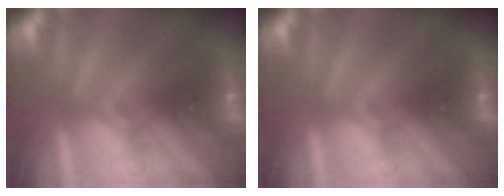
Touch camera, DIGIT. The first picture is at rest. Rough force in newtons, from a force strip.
{"total": 0.0}